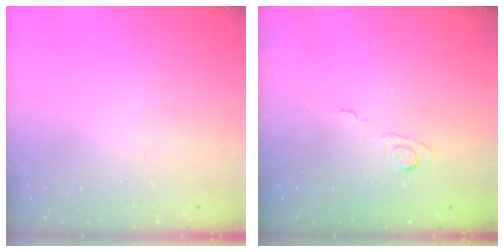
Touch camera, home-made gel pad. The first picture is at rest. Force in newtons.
{"total": 3.1, "press": 2.7, "slide": 1.6}